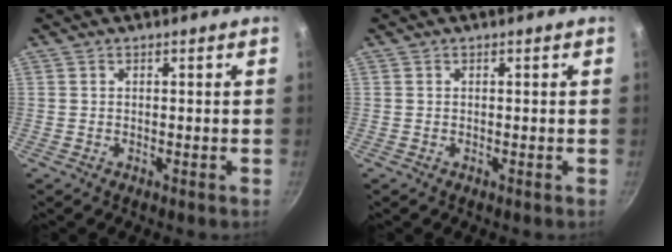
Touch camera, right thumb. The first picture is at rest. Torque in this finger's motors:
{"motor_torque": [-0.13, -0.13, 0.09, 0.08, 0.00]}